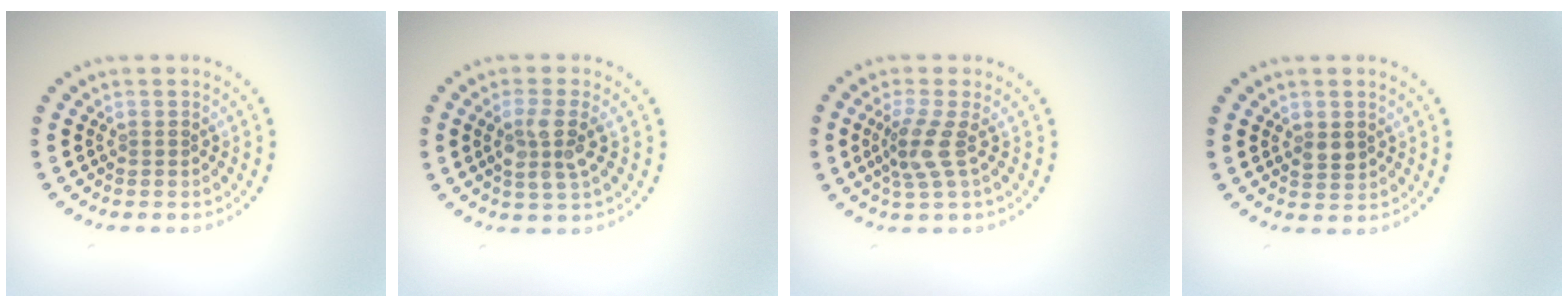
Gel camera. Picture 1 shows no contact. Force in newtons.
{"total": 3.0, "press": 2.7, "slide": 1.2}
{"total": 2.7, "press": 2.0, "slide": 1.8}
{"total": 1.6, "press": 1.6, "slide": 0.2}